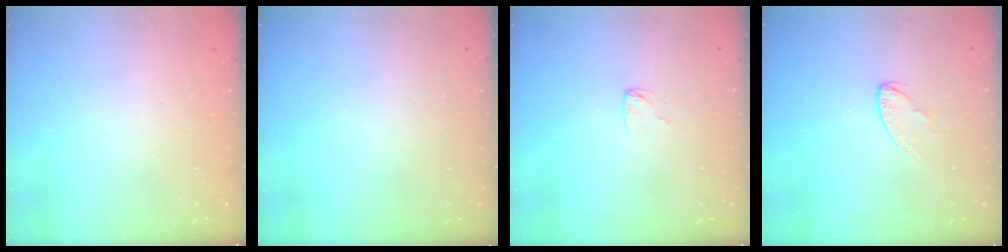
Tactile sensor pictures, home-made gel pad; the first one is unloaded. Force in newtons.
{"total": 0.0}
{"total": 3.3, "press": 3.2, "slide": 0.3}
{"total": 4.3, "press": 4.2, "slide": 0.4}